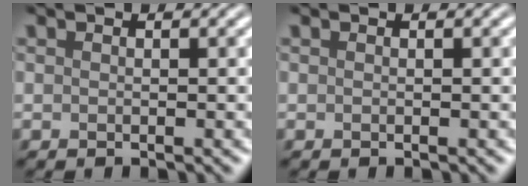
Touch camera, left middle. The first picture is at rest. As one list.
[{"total": 0.0}]